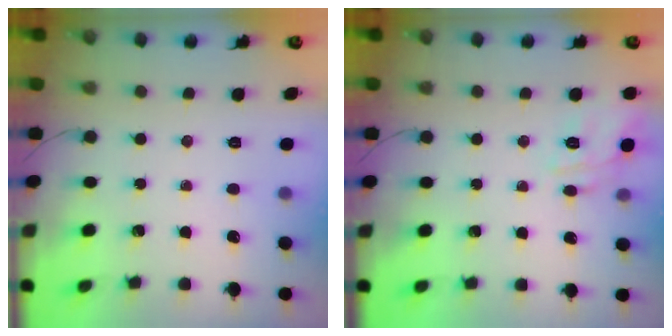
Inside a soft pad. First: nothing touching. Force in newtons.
{"total": 11.9, "press": 11.9, "slide": 0.7}